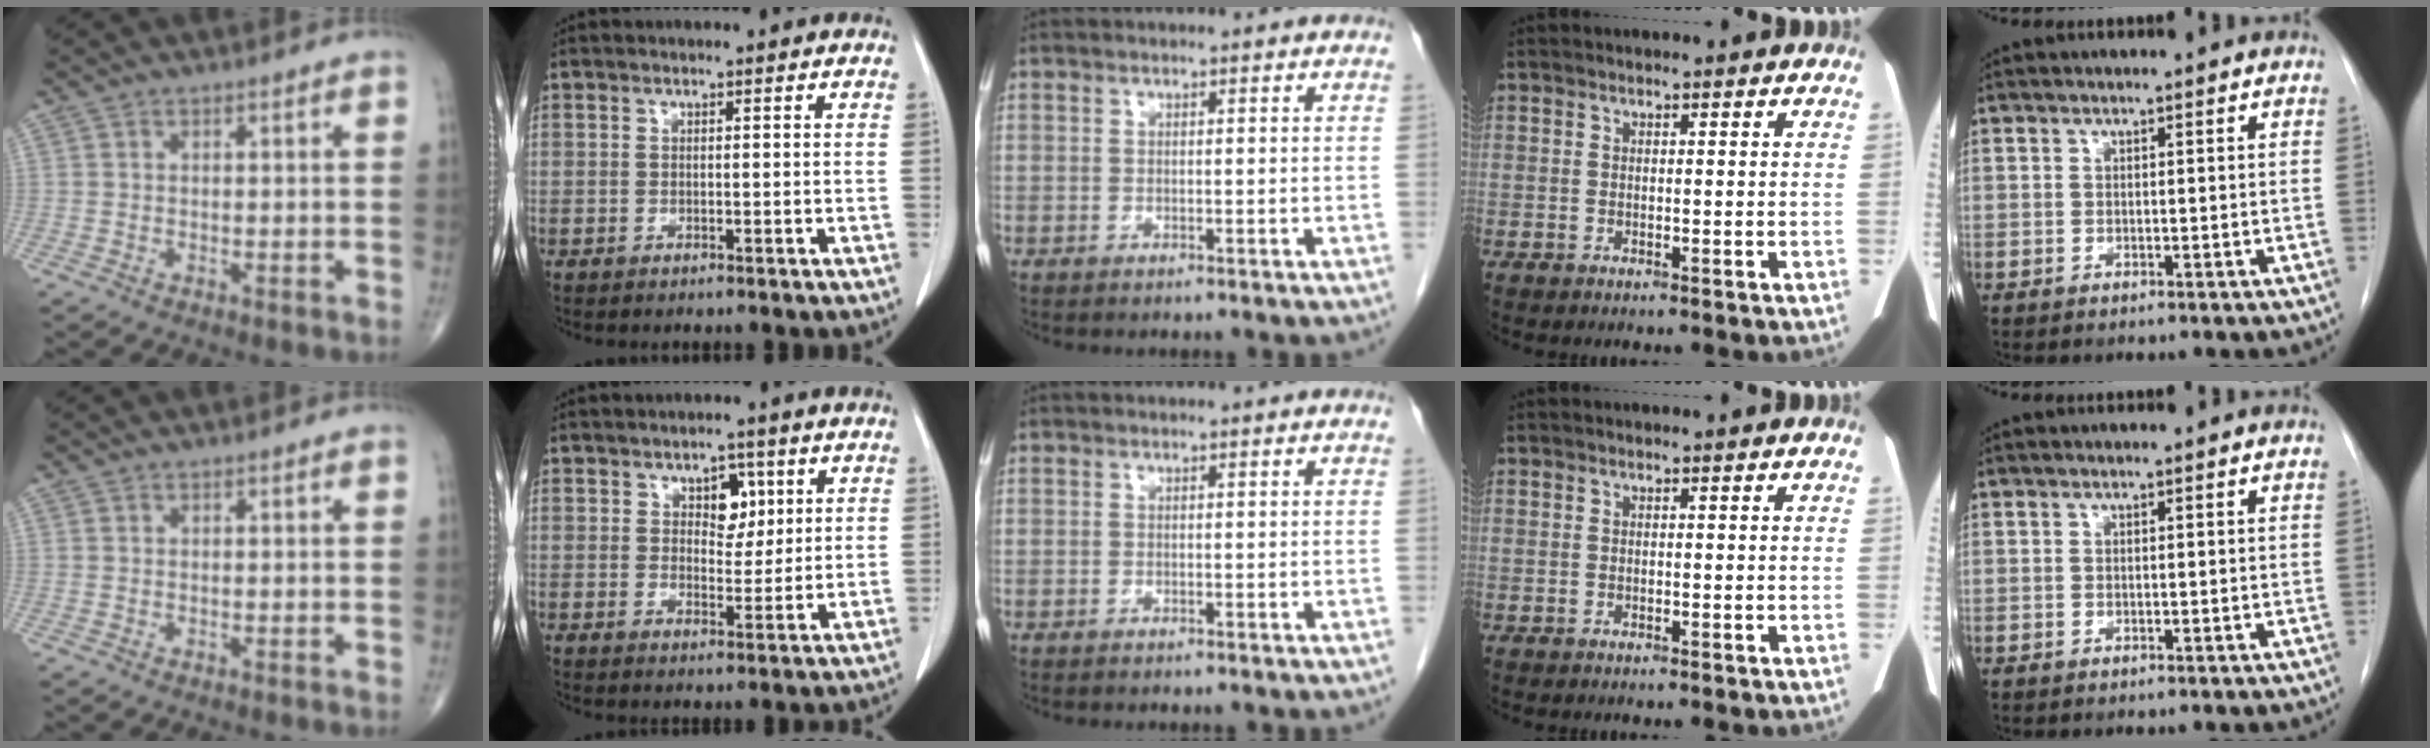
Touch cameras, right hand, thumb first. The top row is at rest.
{"index": {"total": 4.6, "force": [1.8, 2.8, 3.1], "torque": [-0.040, 0.006, 0.030]}}